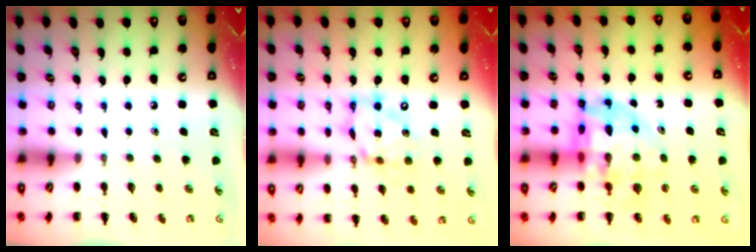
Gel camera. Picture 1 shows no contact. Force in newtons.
{"total": 13.6, "press": 13.2, "slide": 3.4}
{"total": 13.0, "press": 12.5, "slide": 3.7}